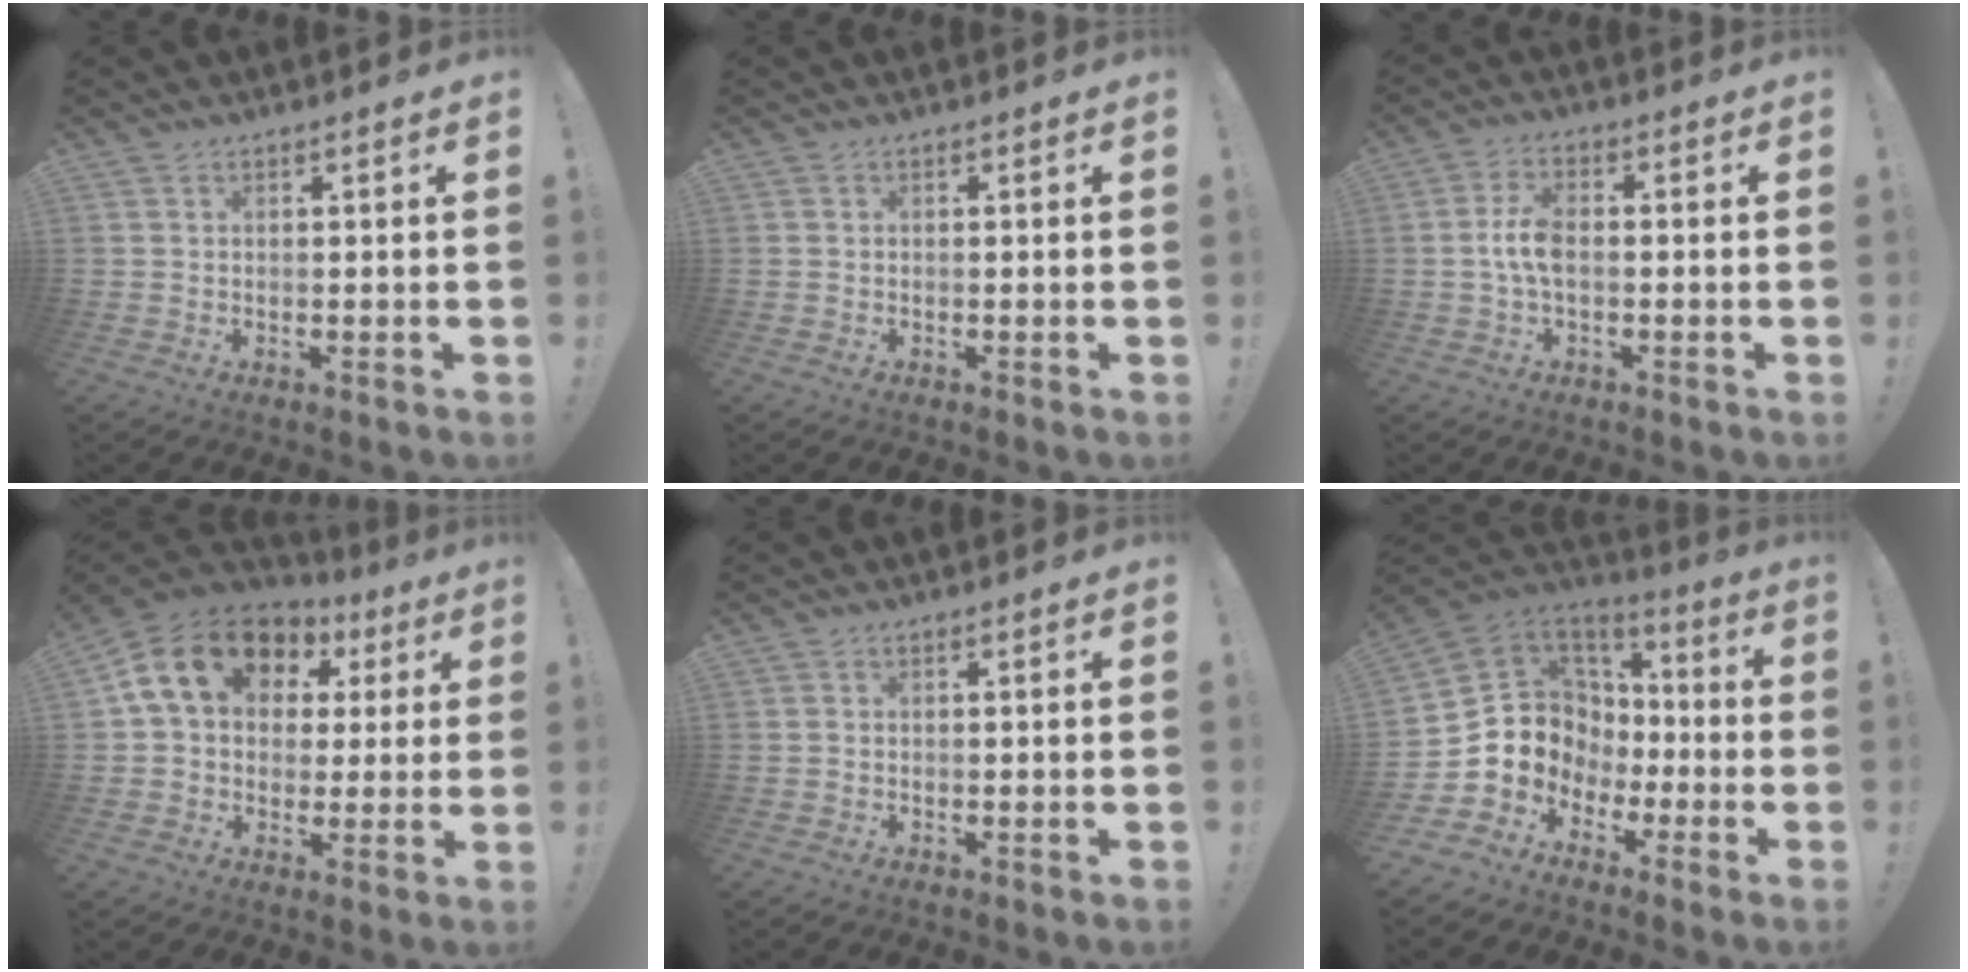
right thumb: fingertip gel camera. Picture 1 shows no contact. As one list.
[{"total": 0.0}, {"total": 6.7, "force": [-0.8, 3.1, 5.8], "torque": [-0.124, 0.006, -0.012]}, {"total": 17.1, "force": [7.0, 12.3, 9.6], "torque": [-0.155, -0.013, 0.133]}, {"total": 0.0}, {"total": 8.6, "force": [-1.1, 8.4, 1.8], "torque": [-0.032, -0.010, 0.000]}]